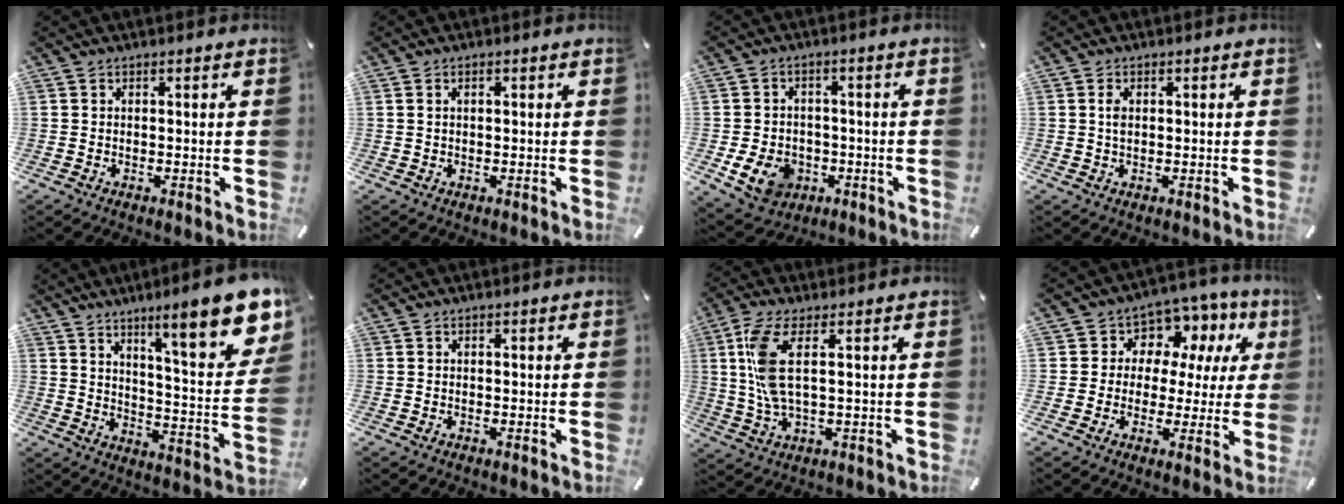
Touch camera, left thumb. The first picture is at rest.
{"total": 1.2, "force": [0.3, 0.7, 0.9], "torque": [-0.019, 0.005, 0.005]}
{"total": 9.4, "force": [-3.1, 7.6, 4.6], "torque": [-0.098, 0.014, -0.058]}
{"total": 1.8, "force": [0.4, 0.9, 1.4], "torque": [-0.031, 0.004, 0.005]}
{"total": 18.2, "force": [11.9, 4.4, 13.1], "torque": [-0.181, -0.092, 0.184]}
{"total": 0.0}
{"total": 9.8, "force": [2.2, 3.0, 9.1], "torque": [-0.209, -0.017, 0.033]}
{"total": 8.6, "force": [4.0, 7.3, 1.9], "torque": [-0.043, -0.039, 0.076]}